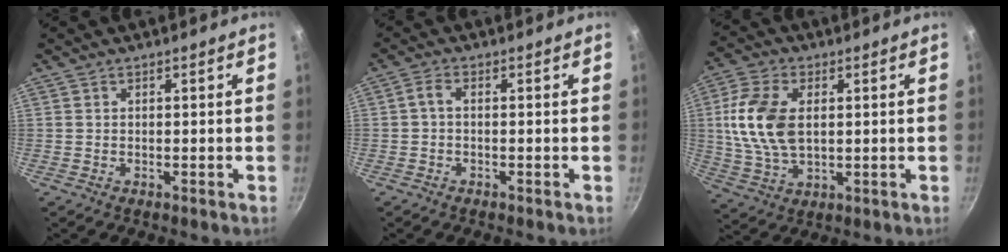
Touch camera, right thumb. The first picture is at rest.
{"total": 0.7, "force": [0.0, 0.4, 0.6], "torque": [-0.012, 0.004, -0.001]}
{"total": 13.2, "force": [1.8, 8.0, 10.4], "torque": [-0.198, -0.002, 0.034]}